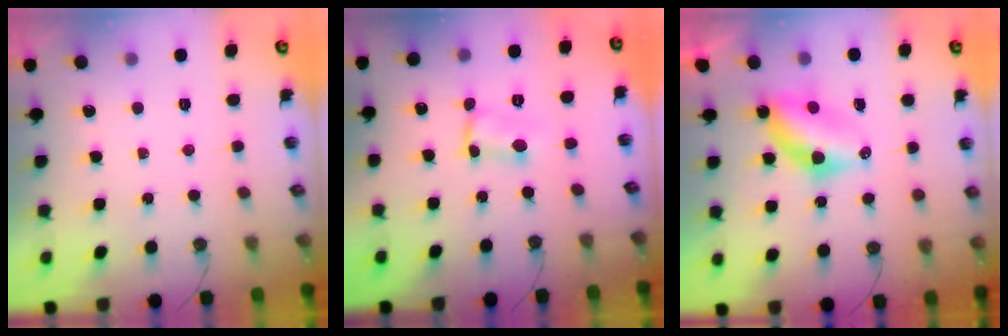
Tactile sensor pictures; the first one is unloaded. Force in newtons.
{"total": 2.9, "press": 1.3, "slide": 2.6}
{"total": 6.9, "press": 6.9, "slide": 0.6}